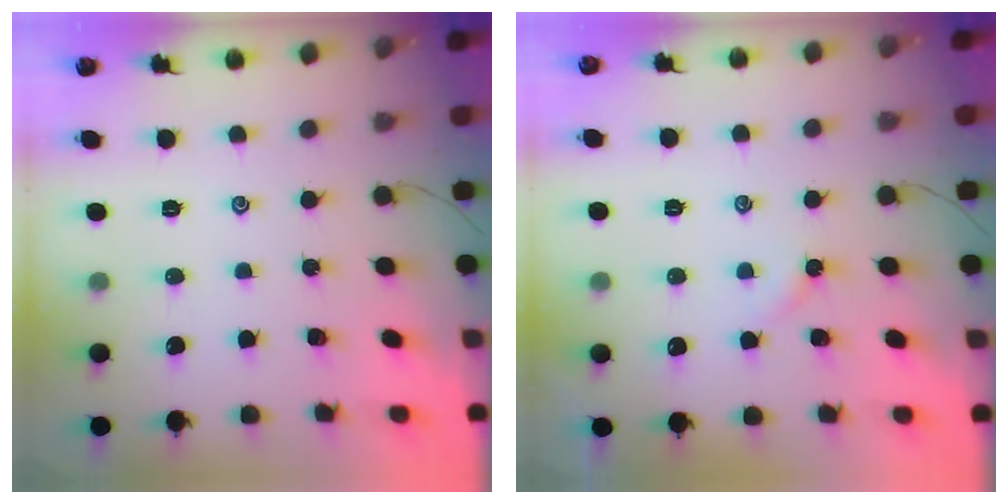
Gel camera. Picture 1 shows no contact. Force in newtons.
{"total": 3.0, "press": 3.0, "slide": 0.4}